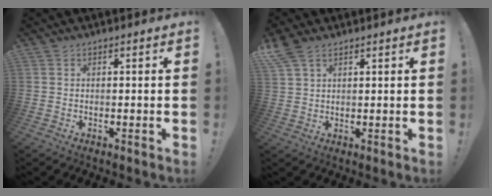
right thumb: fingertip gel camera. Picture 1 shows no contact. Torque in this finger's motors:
{"motor_torque": [-0.40, 0.92, 0.19, -0.09, 0.02]}